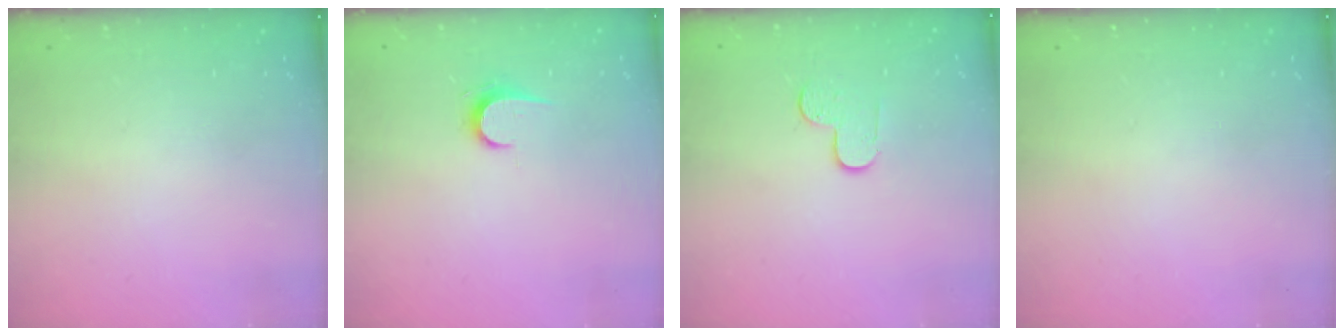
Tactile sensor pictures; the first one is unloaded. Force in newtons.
{"total": 6.2, "press": 6.2, "slide": 0.7}
{"total": 7.3, "press": 7.2, "slide": 0.6}
{"total": 0.0}